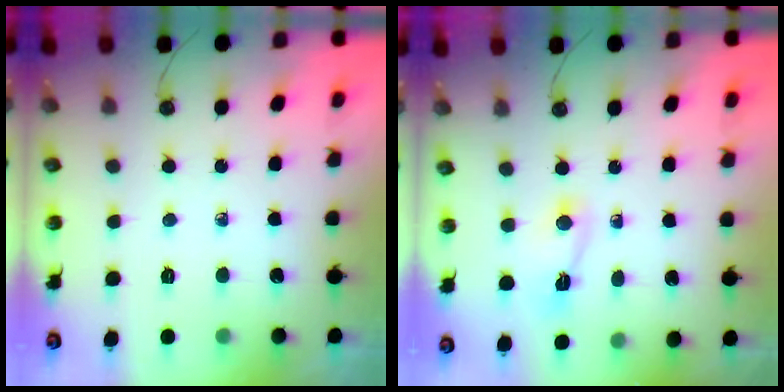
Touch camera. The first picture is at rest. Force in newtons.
{"total": 2.5, "press": 2.5, "slide": 0.3}